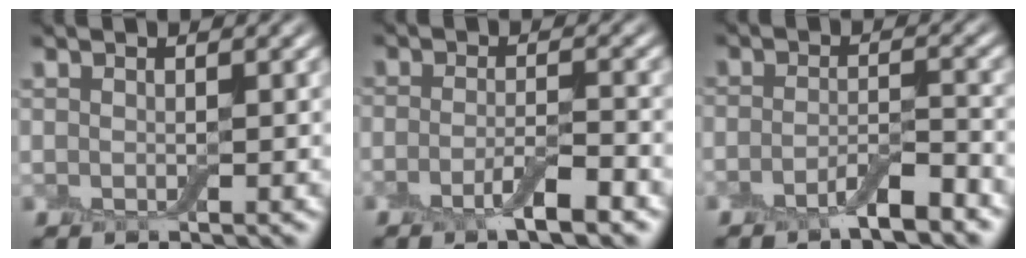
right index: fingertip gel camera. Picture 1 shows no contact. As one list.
[{"total": 3.4, "force": [-1.9, 0.7, 2.7], "torque": [-0.052, -0.001, -0.042]}, {"total": 3.5, "force": [-2.4, 0.7, 2.4], "torque": [-0.044, 0.003, -0.051]}]